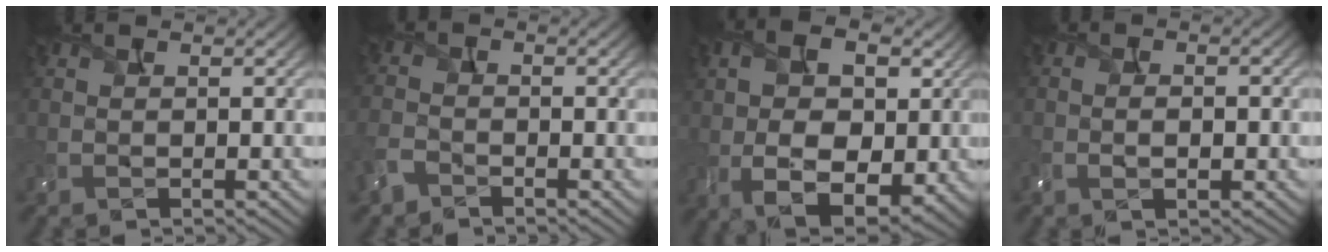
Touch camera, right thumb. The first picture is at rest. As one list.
[{"total": 3.2, "force": [-2.1, 1.8, 1.5], "torque": [-0.040, -0.004, -0.059]}, {"total": 11.8, "force": [1.4, 7.6, 8.9], "torque": [-0.176, 0.006, 0.027]}, {"total": 3.2, "force": [-0.6, 1.8, 2.6], "torque": [-0.027, 0.005, -0.015]}]